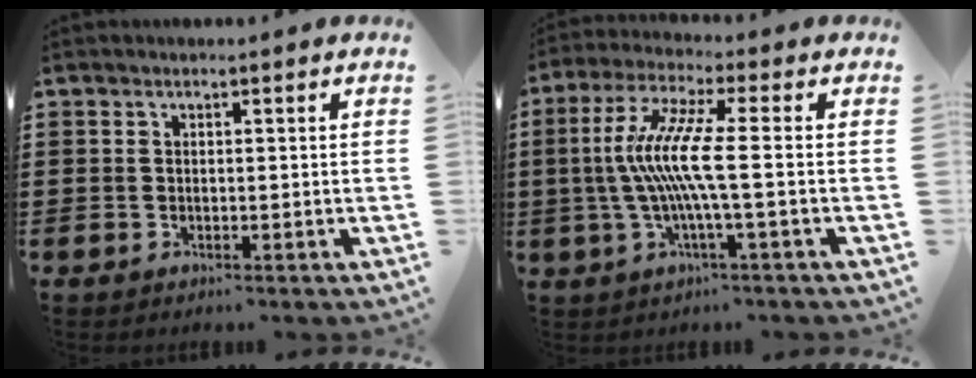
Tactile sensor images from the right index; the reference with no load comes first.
{"total": 9.5, "force": [-1.0, 0.4, 9.5], "torque": [-0.211, -0.018, -0.034]}